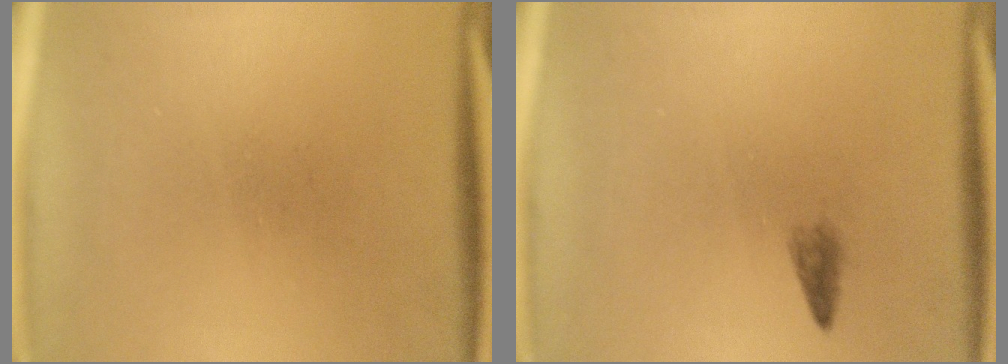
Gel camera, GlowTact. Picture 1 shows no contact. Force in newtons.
{"total": 1.1}